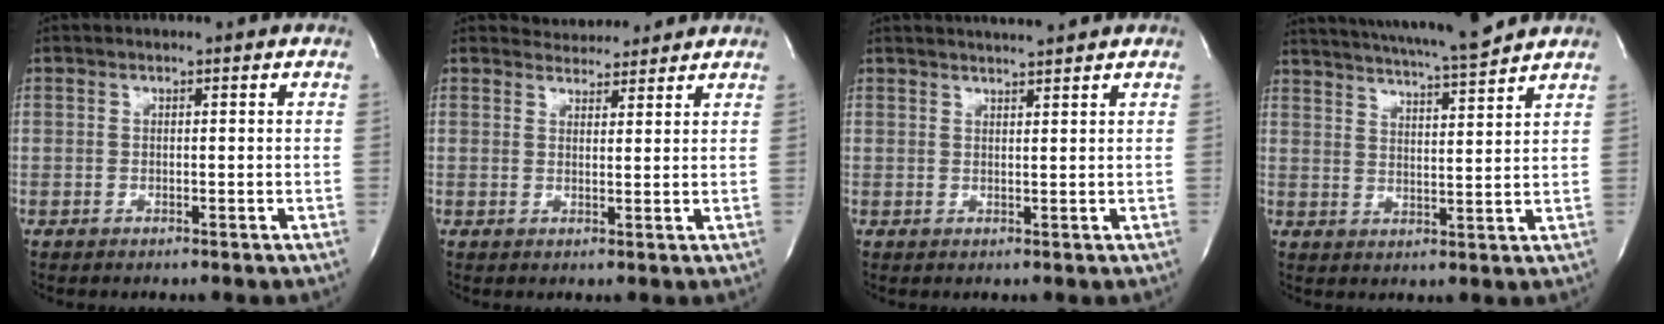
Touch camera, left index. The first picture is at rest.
{"total": 3.6, "force": [3.6, 0.7, -0.1], "torque": [-0.006, 0.008, 0.053]}
{"total": 3.5, "force": [3.3, -0.7, 1.0], "torque": [-0.017, 0.005, 0.048]}
{"total": 13.0, "force": [11.9, -0.8, 5.2], "torque": [-0.096, -0.011, 0.174]}